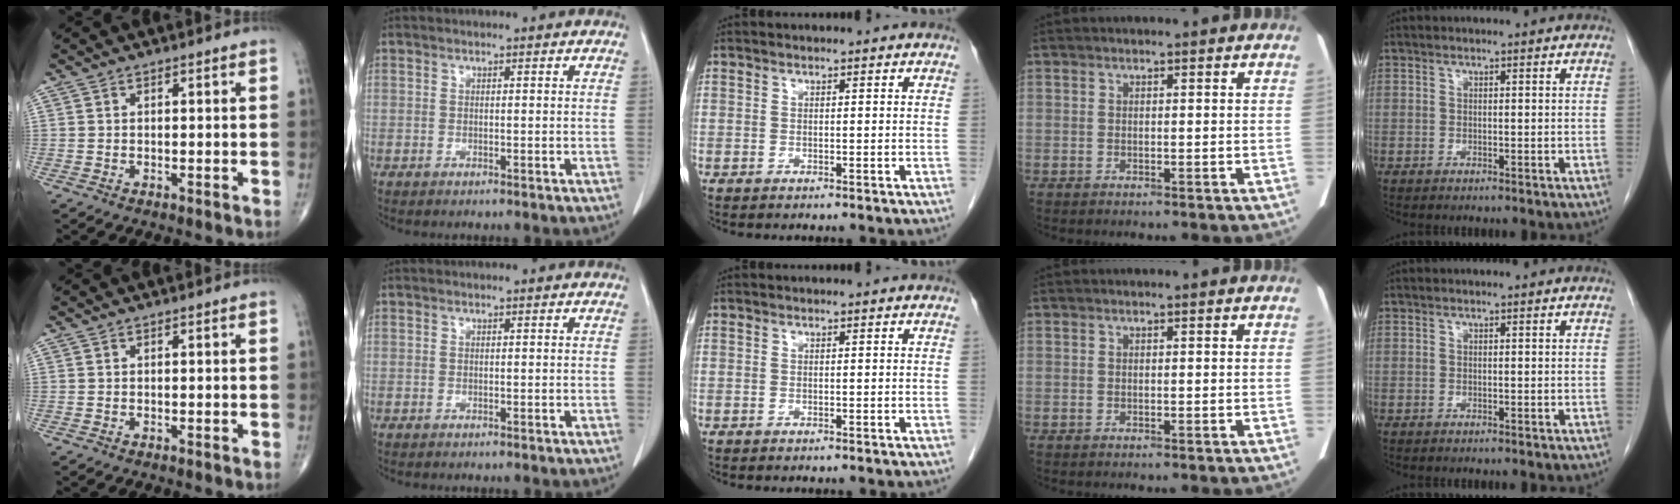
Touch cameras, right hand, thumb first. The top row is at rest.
{}